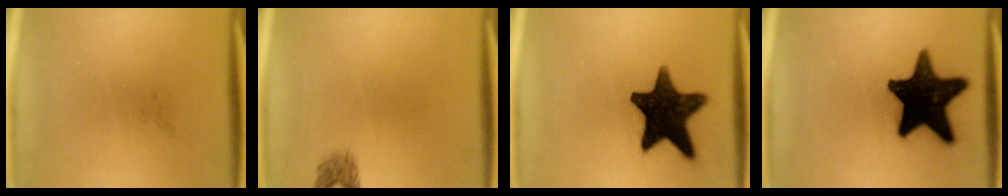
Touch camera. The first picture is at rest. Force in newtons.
{"total": 1.6}
{"total": 16.4}
{"total": 19.5}